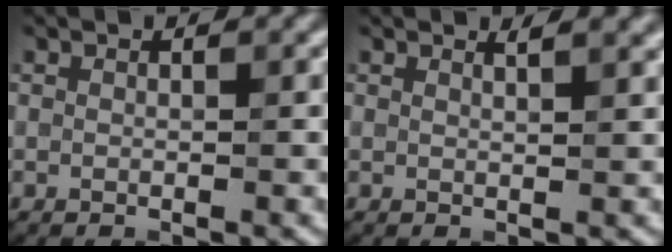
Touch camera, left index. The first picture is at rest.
{"total": 1.6, "force": [1.3, 0.5, 0.9], "torque": [-0.003, 0.004, 0.014]}